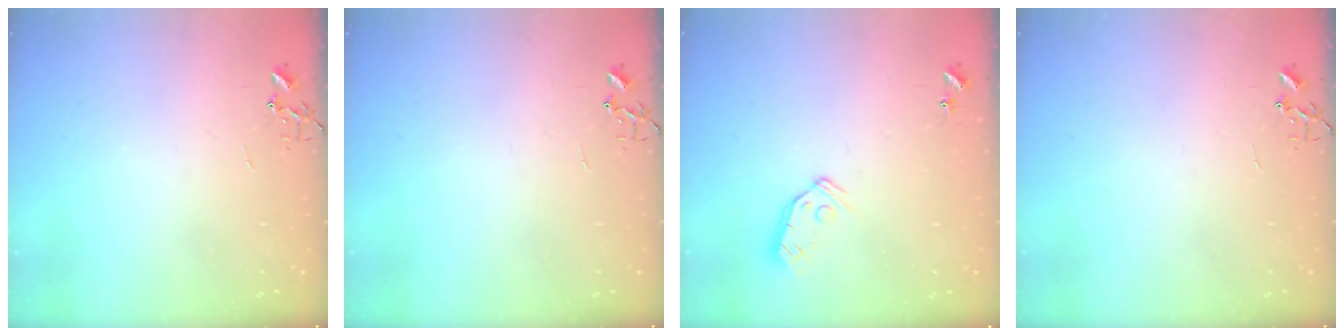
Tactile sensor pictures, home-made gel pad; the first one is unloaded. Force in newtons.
{"total": 0.0}
{"total": 7.5, "press": 7.5, "slide": 0.4}
{"total": 0.0}